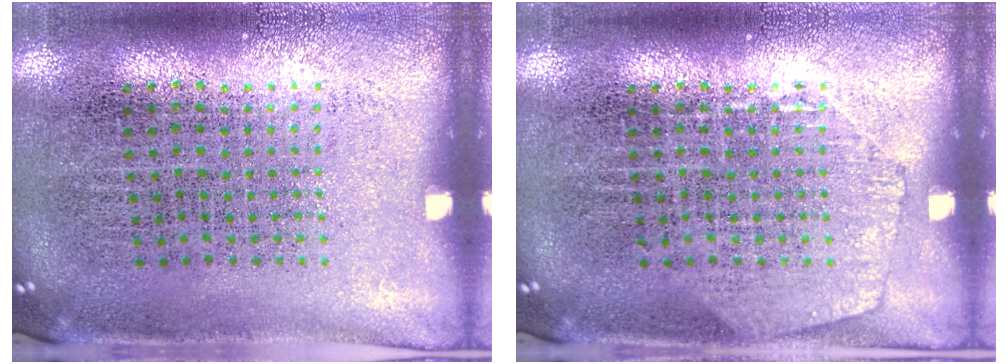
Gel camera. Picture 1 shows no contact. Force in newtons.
{"total": 1.2, "press": 1.2, "slide": 0.2}